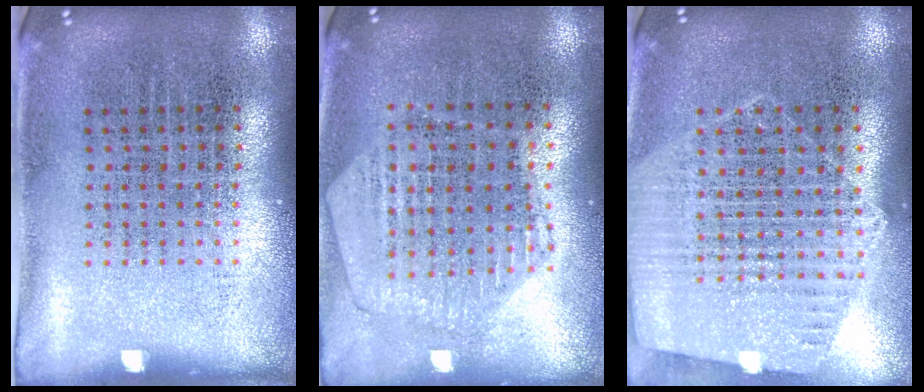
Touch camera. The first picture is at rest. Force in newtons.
{"total": 0.8, "press": 0.8, "slide": 0.1}
{"total": 1.2, "press": 1.2, "slide": 0.1}